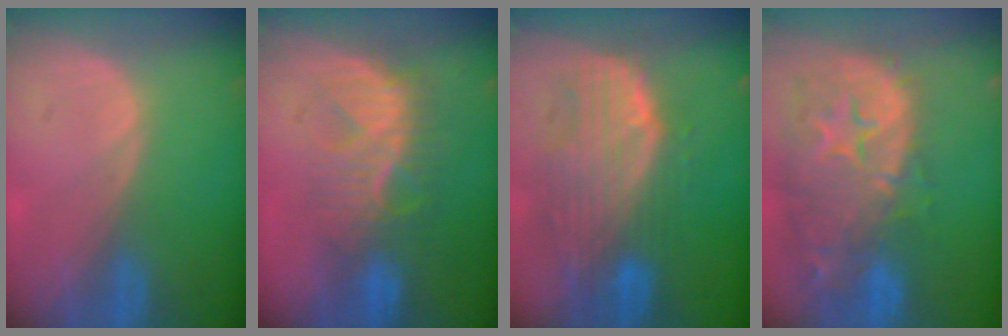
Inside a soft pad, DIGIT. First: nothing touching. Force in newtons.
{"total": 8.0, "press": 7.9, "slide": 1.2}
{"total": 10.6, "press": 9.1, "slide": 5.4}
{"total": 14.7, "press": 11.8, "slide": 8.8}